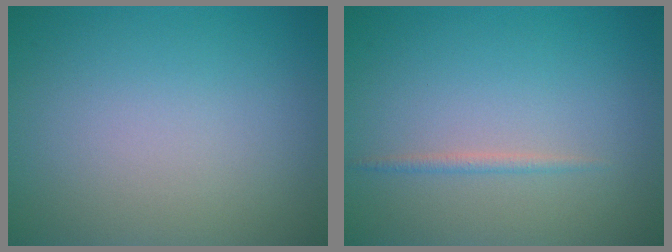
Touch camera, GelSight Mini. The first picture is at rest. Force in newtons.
{"total": 0.8, "press": 0.8, "slide": 0.0}